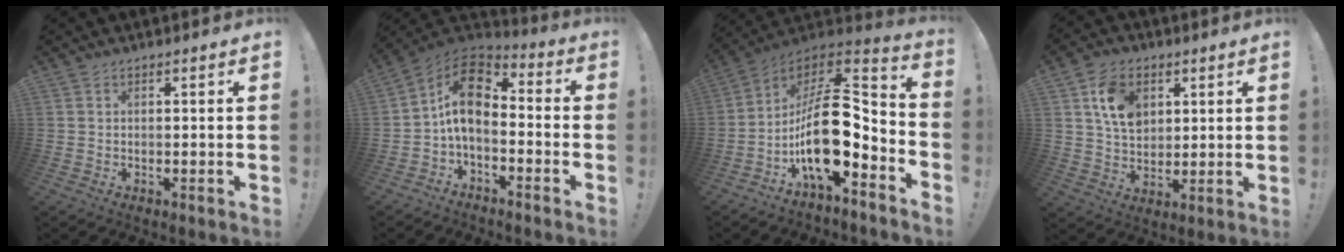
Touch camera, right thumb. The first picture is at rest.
{"total": 11.9, "force": [0.5, 7.7, 9.0], "torque": [-0.157, 0.003, 0.014]}
{"total": 21.0, "force": [-4.6, 10.0, 18.0], "torque": [-0.317, 0.017, -0.073]}
{"total": 11.9, "force": [5.0, 8.6, 6.4], "torque": [-0.101, -0.006, 0.098]}